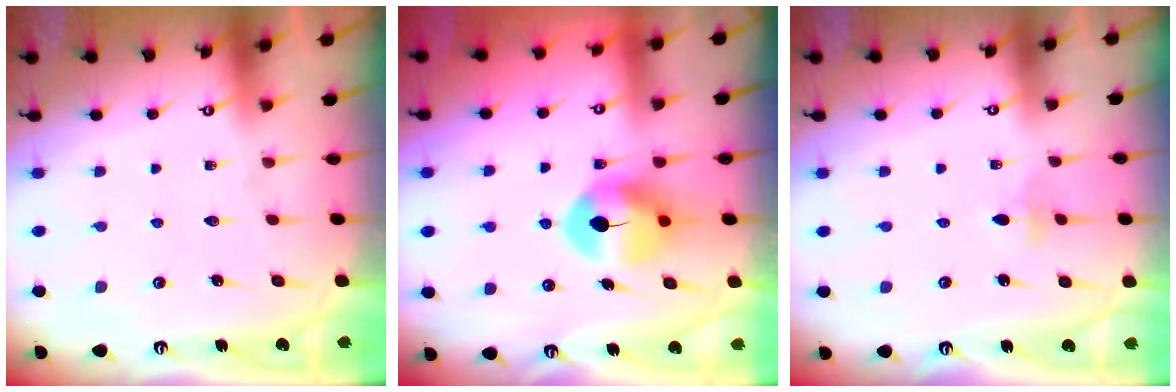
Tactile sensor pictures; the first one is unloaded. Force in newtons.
{"total": 7.4, "press": 7.3, "slide": 1.1}
{"total": 2.8, "press": 2.7, "slide": 0.9}